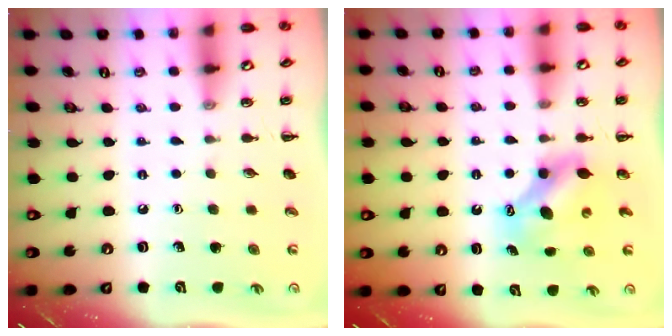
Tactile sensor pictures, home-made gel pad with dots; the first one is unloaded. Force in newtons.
{"total": 7.4, "press": 7.4, "slide": 0.9}